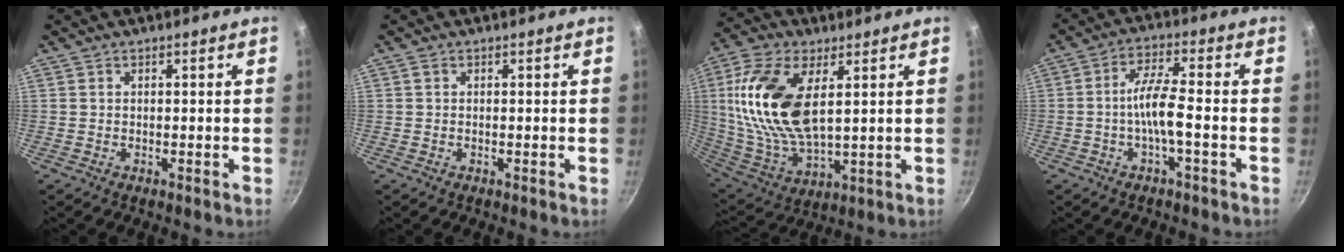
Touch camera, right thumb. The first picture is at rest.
{"total": 0.6, "force": [0.2, 0.5, 0.3], "torque": [-0.007, 0.002, 0.003]}
{"total": 19.7, "force": [4.9, 9.9, 16.3], "torque": [-0.324, -0.019, 0.097]}
{"total": 6.8, "force": [-2.0, 1.2, 6.4], "torque": [-0.128, 0.030, -0.042]}